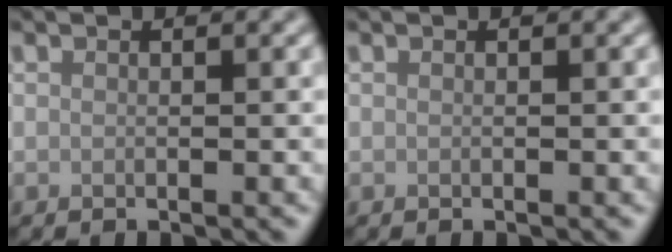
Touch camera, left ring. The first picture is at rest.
{"total": 0.0}